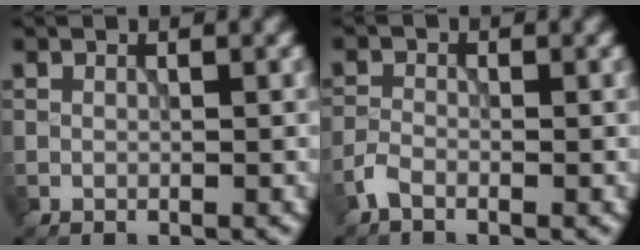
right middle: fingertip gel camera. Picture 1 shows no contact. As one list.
[{"total": 1.4, "force": [-1.1, 0.5, 0.8], "torque": [-0.019, 0.001, -0.030]}]